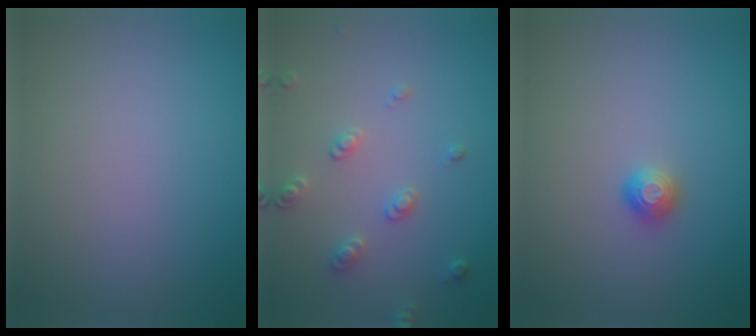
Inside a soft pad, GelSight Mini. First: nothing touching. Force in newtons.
{"total": 2.5, "press": 2.4, "slide": 0.7}
{"total": 1.1, "press": 1.1, "slide": 0.1}